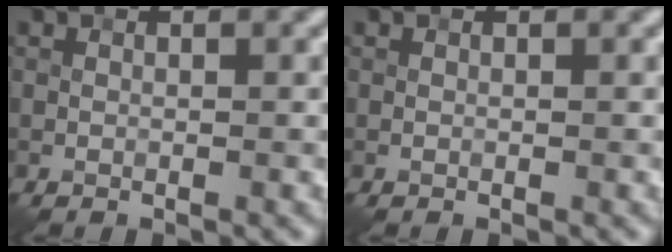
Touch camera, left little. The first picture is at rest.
{"total": 0.0}